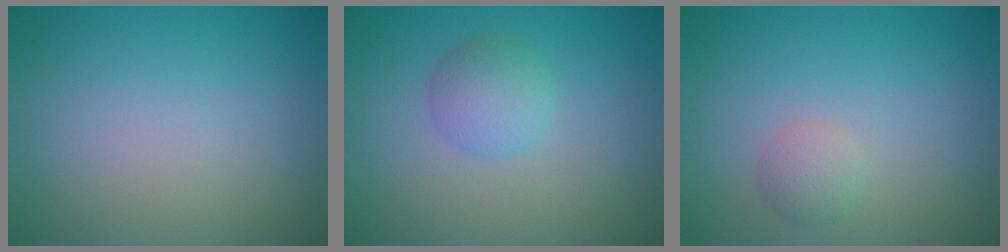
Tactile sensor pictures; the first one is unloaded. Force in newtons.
{"total": 2.5, "press": 2.5, "slide": 0.1}
{"total": 1.4, "press": 1.4, "slide": 0.0}